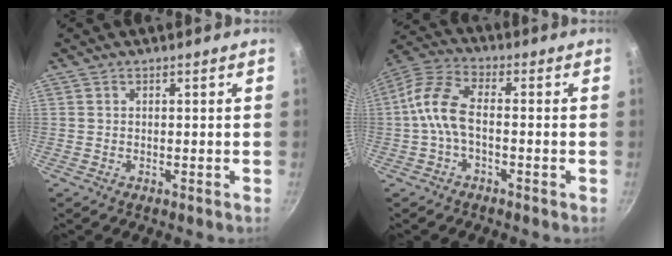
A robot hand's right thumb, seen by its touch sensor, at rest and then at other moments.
{"total": 8.2, "force": [-1.9, 4.2, 6.8], "torque": [-0.148, 0.033, -0.051]}